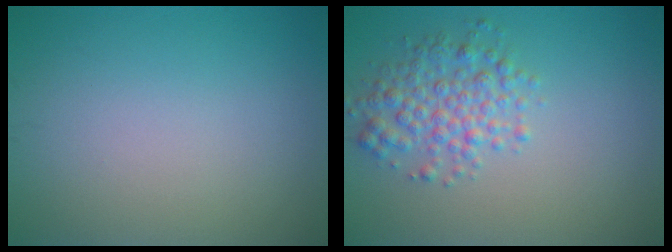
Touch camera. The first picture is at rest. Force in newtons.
{"total": 3.6, "press": 3.6, "slide": 0.0}